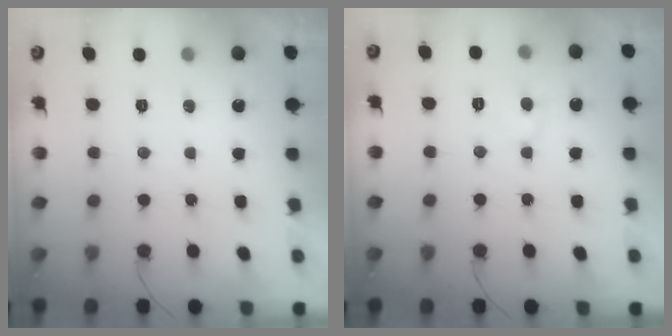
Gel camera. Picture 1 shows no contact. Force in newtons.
{"total": 4.6, "press": 4.6, "slide": 0.5}